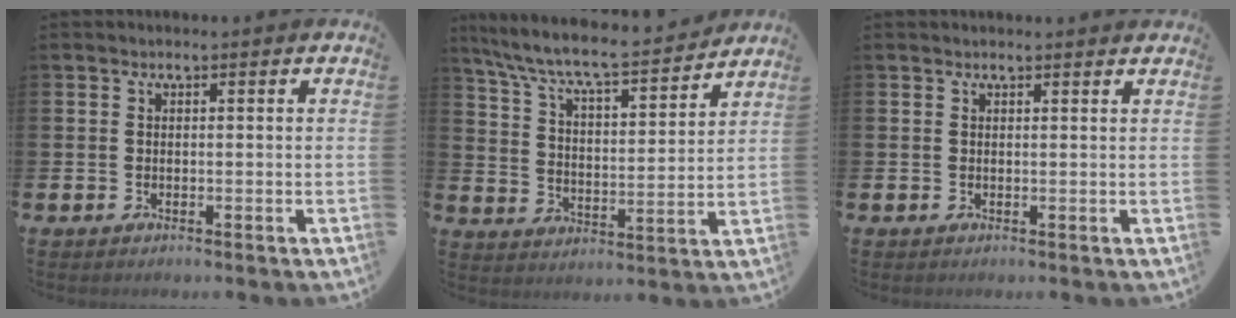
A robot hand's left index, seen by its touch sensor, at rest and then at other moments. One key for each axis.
{"total": 7.9, "fx": 7.3, "fy": 1.0, "fz": 2.9, "tx": -0.094, "ty": -0.054, "tz": 0.121}
{"total": 0.6, "fx": 0.6, "fy": 0.0, "fz": 0.2, "tx": 0.005, "ty": -0.004, "tz": 0.010}